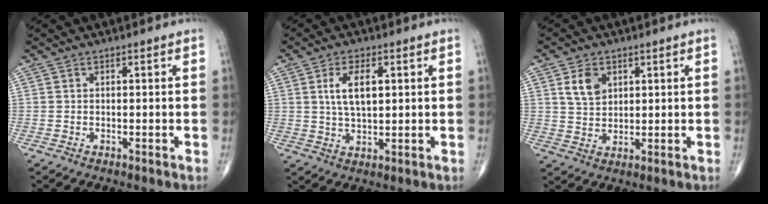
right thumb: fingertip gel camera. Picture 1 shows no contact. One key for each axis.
{"total": 6.9, "fx": 1.8, "fy": 3.2, "fz": 5.8, "tx": -0.107, "ty": -0.006, "tz": 0.034}
{"total": 5.4, "fx": 2.3, "fy": 3.7, "fz": 3.3, "tx": -0.046, "ty": -0.012, "tz": 0.045}